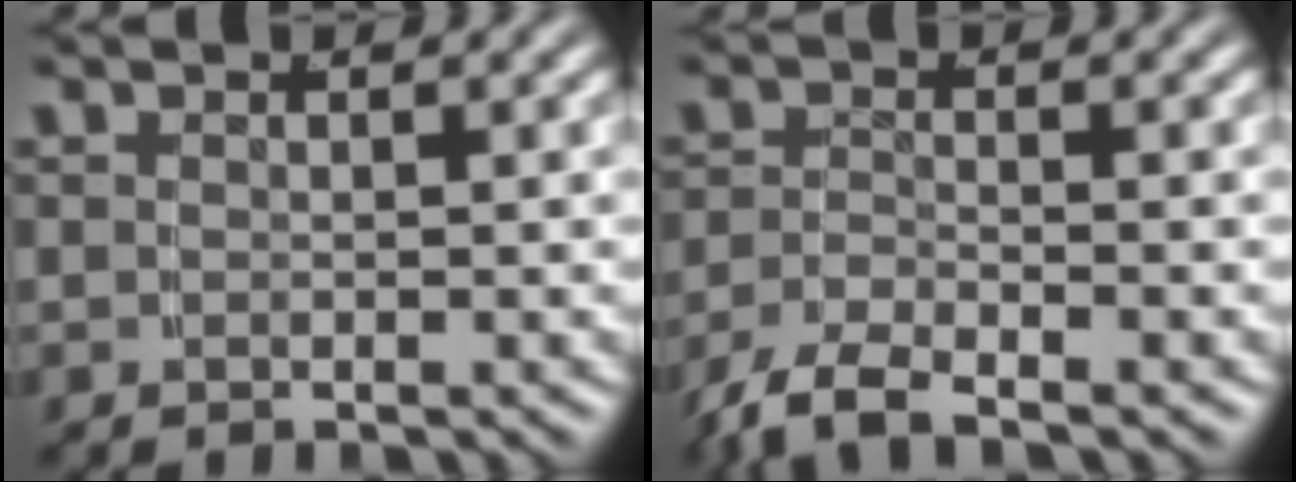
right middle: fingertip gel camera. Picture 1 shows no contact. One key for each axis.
{"total": 4.2, "fx": -3.4, "fy": 1.0, "fz": 2.3, "tx": -0.046, "ty": -0.012, "tz": -0.048}